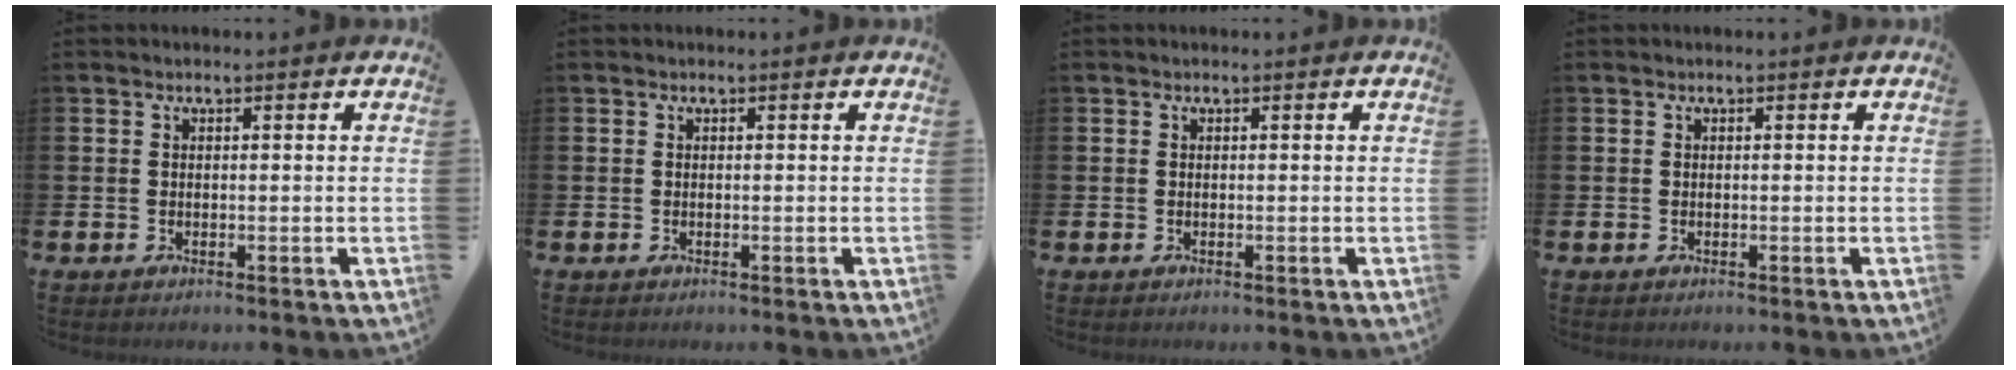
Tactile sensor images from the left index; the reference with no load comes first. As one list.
[{"total": 0.0}, {"total": 0.0}, {"total": 0.0}]